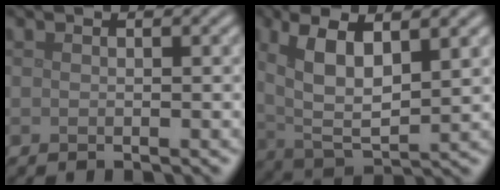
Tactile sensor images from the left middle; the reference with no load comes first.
{"total": 7.4, "force": [2.7, 2.9, 6.3], "torque": [-0.135, -0.002, 0.047]}